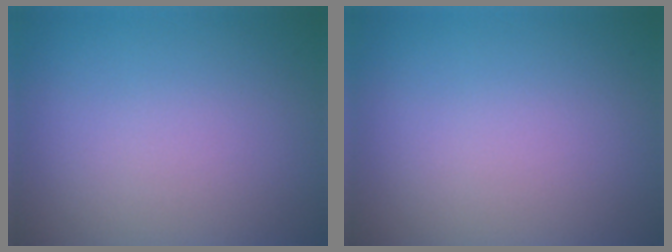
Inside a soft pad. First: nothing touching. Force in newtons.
{"total": 0.0}